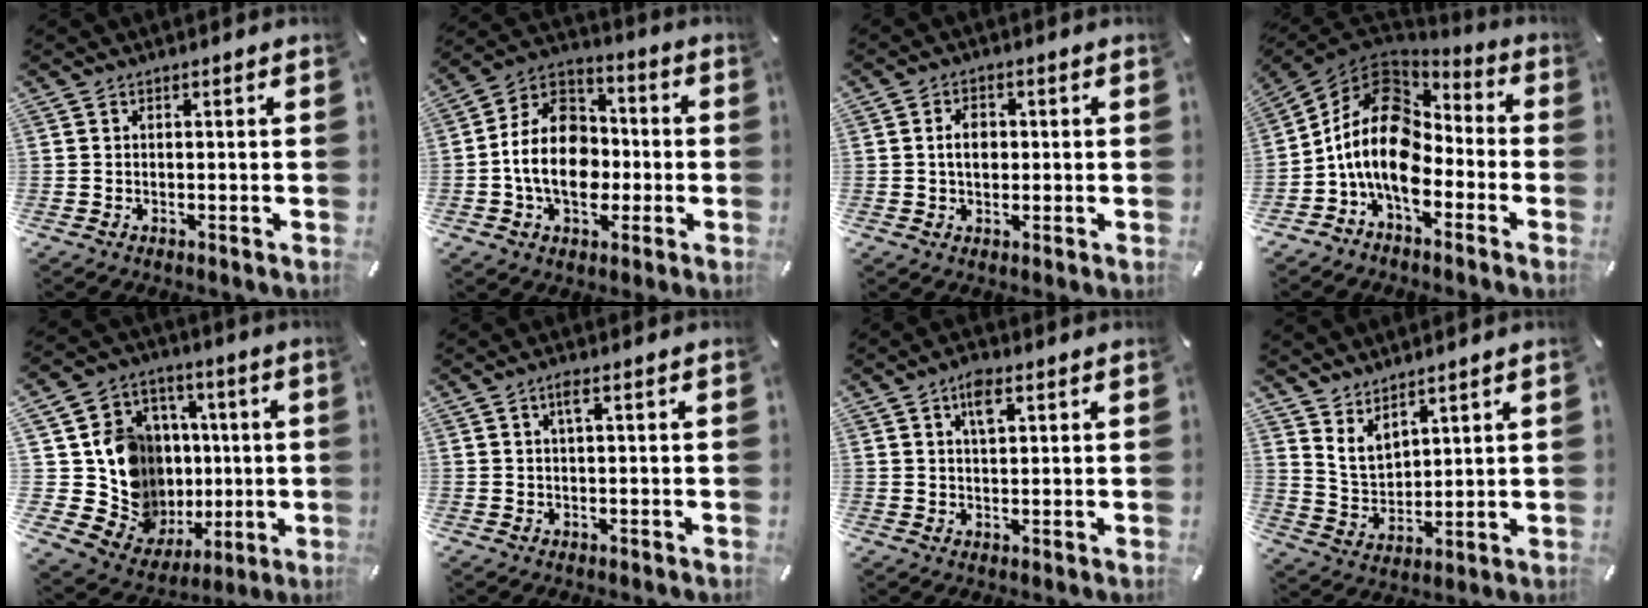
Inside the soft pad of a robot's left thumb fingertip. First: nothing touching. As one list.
[{"total": 15.1, "force": [-3.4, 11.6, 9.0], "torque": [-0.177, 0.025, -0.061]}, {"total": 4.7, "force": [0.2, 3.3, 3.3], "torque": [-0.058, -0.001, -0.003]}, {"total": 16.2, "force": [-3.6, 11.1, 11.2], "torque": [-0.252, 0.017, -0.068]}, {"total": 17.3, "force": [1.4, 15.6, 7.4], "torque": [-0.155, -0.034, 0.056]}, {"total": 2.3, "force": [0.7, 0.3, 2.2], "torque": [-0.045, 0.003, 0.011]}, {"total": 4.8, "force": [2.4, 2.0, 3.7], "torque": [-0.064, 0.000, 0.039]}, {"total": 6.2, "force": [5.2, 3.0, 1.4], "torque": [-0.047, -0.027, 0.099]}]